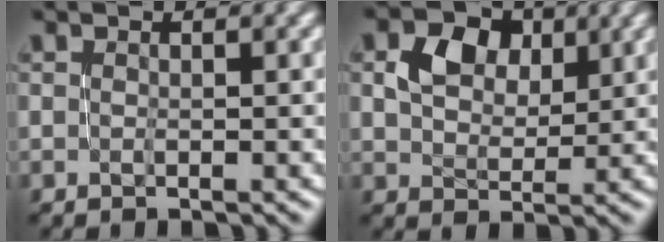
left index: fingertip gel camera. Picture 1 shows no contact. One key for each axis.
{"total": 4.2, "fx": 2.0, "fy": 3.0, "fz": 2.2, "tx": -0.041, "ty": 0.007, "tz": 0.033}